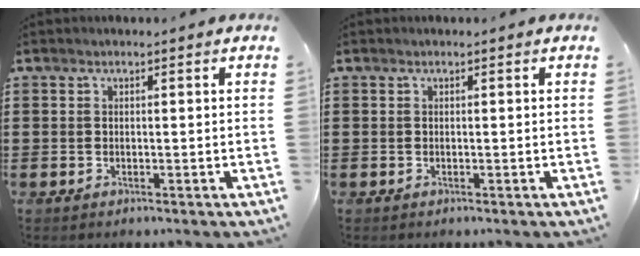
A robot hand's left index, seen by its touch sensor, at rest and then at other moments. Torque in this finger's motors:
{"motor_torque": [0.00, 0.00, 0.00, 0.00]}